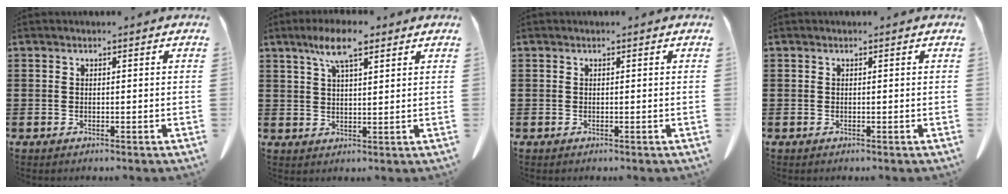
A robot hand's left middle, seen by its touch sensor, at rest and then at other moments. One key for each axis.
{"total": 6.9, "fx": 4.5, "fy": 1.4, "fz": 5.1, "tx": -0.109, "ty": 0.003, "tz": 0.077}
{"total": 0.0}
{"total": 0.0}